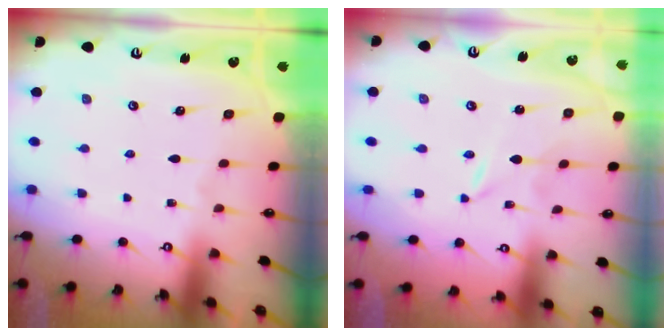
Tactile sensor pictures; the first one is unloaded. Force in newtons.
{"total": 0.0}